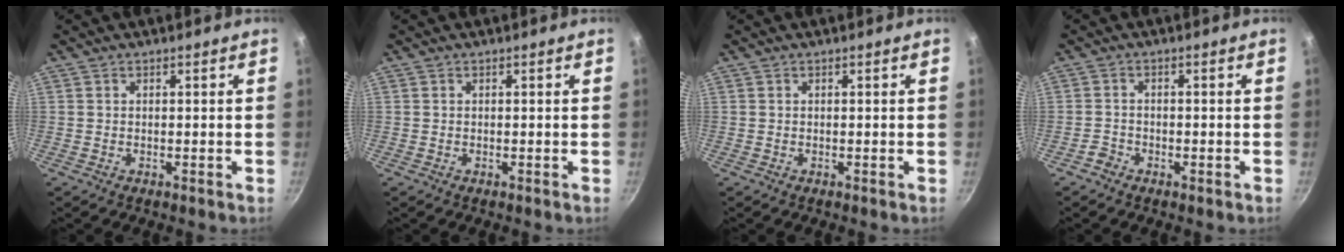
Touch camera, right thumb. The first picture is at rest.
{"total": 0.0}
{"total": 0.0}
{"total": 1.9, "force": [-1.5, 1.1, 0.3], "torque": [0.000, 0.015, -0.028]}